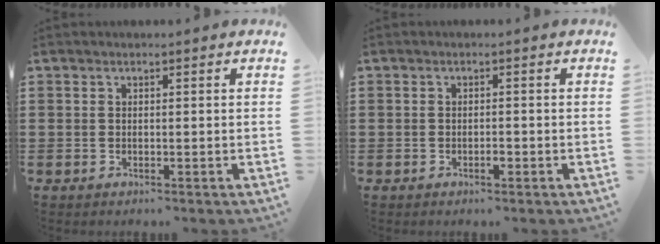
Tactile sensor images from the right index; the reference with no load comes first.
{"total": 1.1, "force": [-0.6, 0.4, 0.9], "torque": [-0.018, -0.004, -0.010]}